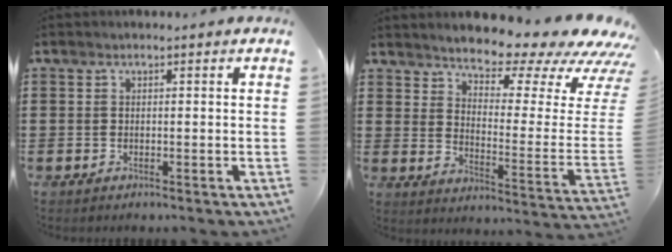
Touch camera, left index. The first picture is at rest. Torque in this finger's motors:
{"motor_torque": [1.84, 0.30, 1.05, 0.08]}